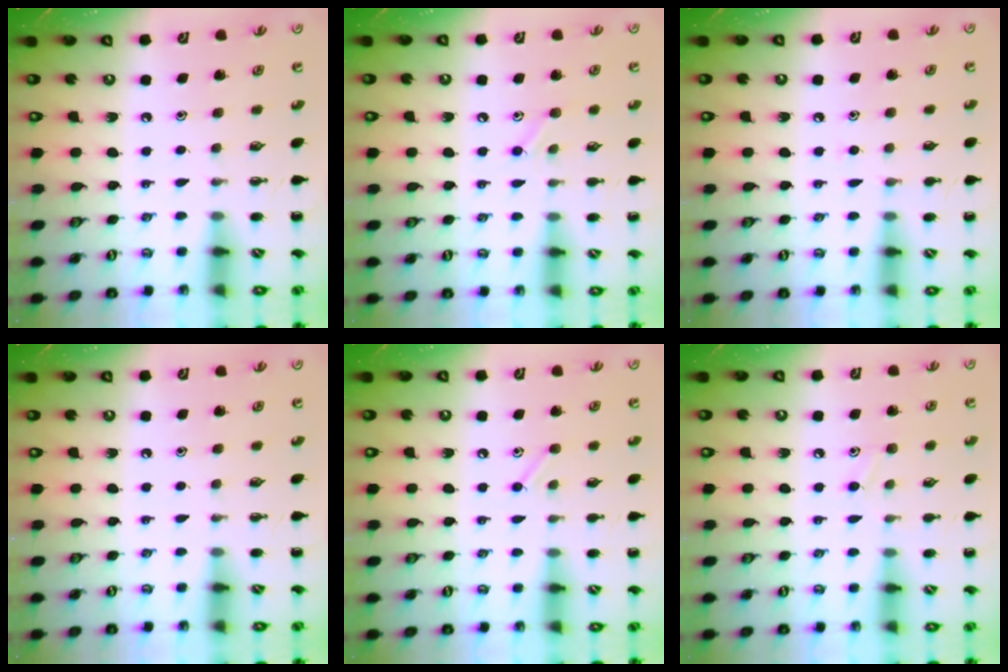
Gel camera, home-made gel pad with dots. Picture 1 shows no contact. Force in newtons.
{"total": 7.6, "press": 7.4, "slide": 1.9}
{"total": 4.4, "press": 4.1, "slide": 1.5}
{"total": 0.0}
{"total": 6.6, "press": 6.4, "slide": 1.7}
{"total": 7.2, "press": 6.8, "slide": 2.4}